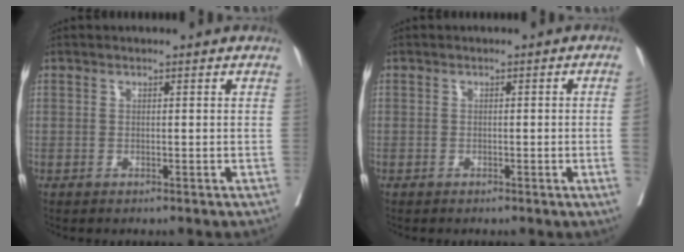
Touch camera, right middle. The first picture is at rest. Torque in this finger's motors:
{"motor_torque": [0.41, -0.31, -0.40, -0.21]}